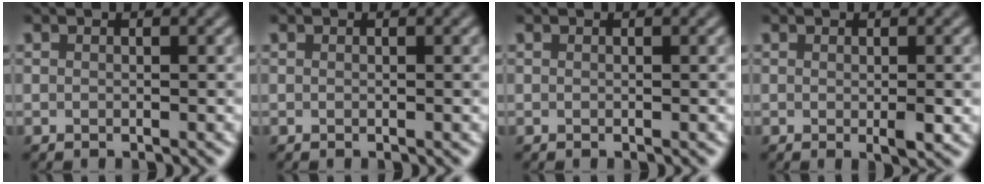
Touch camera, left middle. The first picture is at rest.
{"total": 0.0}
{"total": 0.0}
{"total": 1.9, "force": [-0.2, 0.3, 1.8], "torque": [-0.024, -0.006, -0.002]}